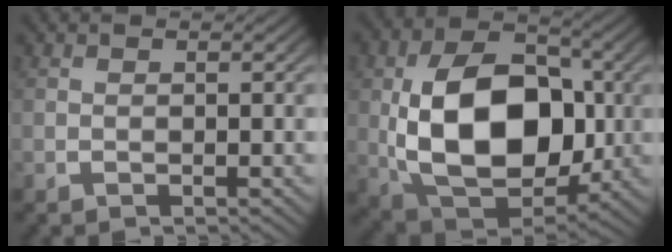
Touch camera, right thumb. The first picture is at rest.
{"total": 16.7, "force": [-0.6, 11.2, 12.3], "torque": [-0.266, -0.065, 0.017]}